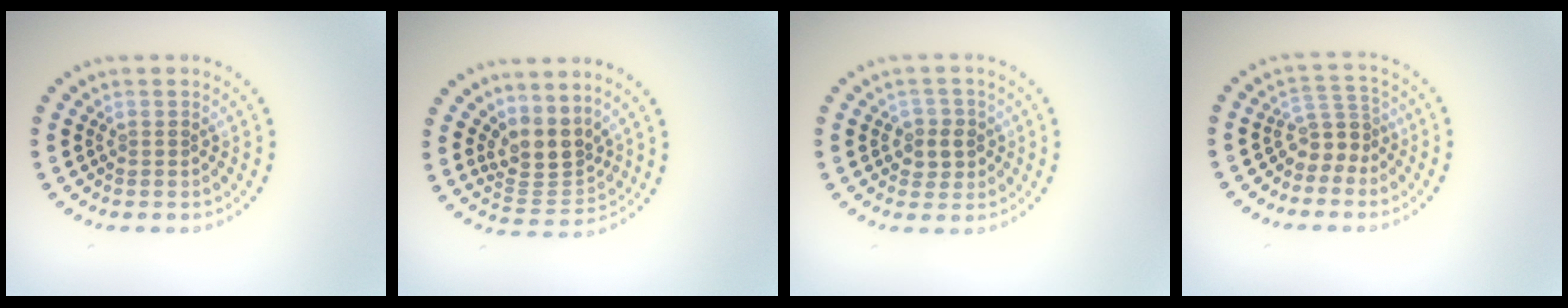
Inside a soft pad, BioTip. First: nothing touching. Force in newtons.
{"total": 3.6, "press": 2.6, "slide": 2.4}
{"total": 2.3, "press": 2.2, "slide": 0.7}
{"total": 2.8, "press": 1.9, "slide": 2.0}